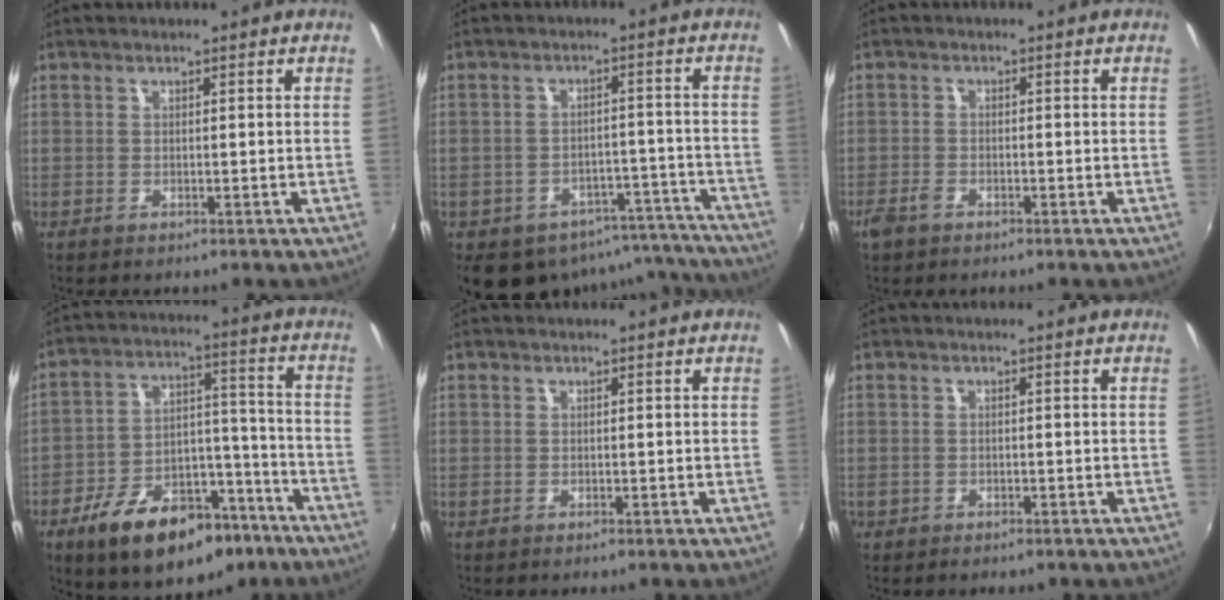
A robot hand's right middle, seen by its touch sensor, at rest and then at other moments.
{"total": 16.0, "force": [-12.8, 8.0, 5.3], "torque": [-0.103, 0.021, -0.141]}
{"total": 2.9, "force": [-2.2, 1.3, 1.4], "torque": [-0.037, -0.005, -0.044]}
{"total": 20.4, "force": [-12.6, 10.7, 11.9], "torque": [-0.213, 0.019, -0.178]}
{"total": 0.0}
{"total": 1.3, "force": [-0.9, 0.9, 0.3], "torque": [-0.011, -0.003, -0.013]}